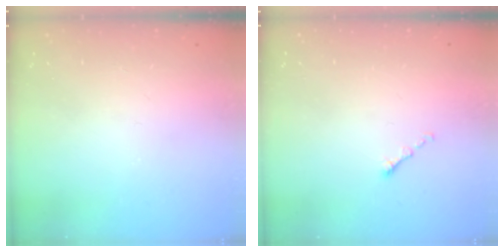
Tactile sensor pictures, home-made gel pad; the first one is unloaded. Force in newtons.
{"total": 0.6, "press": 0.5, "slide": 0.2}